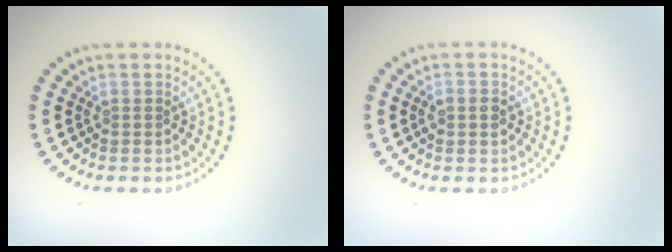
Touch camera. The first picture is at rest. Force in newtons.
{"total": 1.8, "press": 1.8, "slide": 0.0}